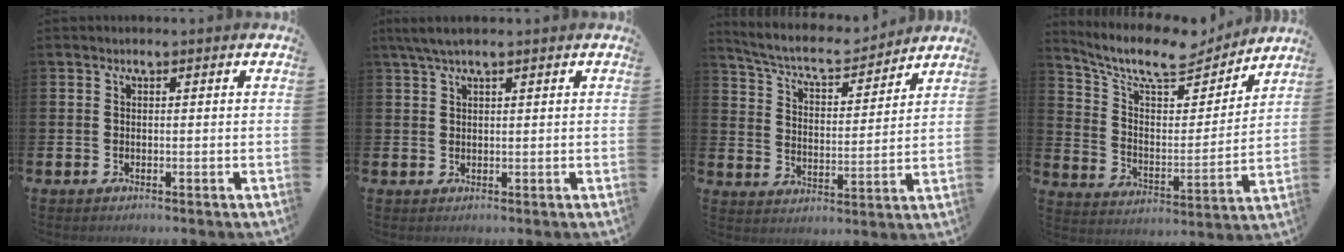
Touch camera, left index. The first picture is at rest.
{"total": 2.7, "force": [2.0, 0.3, 1.8], "torque": [-0.042, 0.003, 0.037]}
{"total": 7.2, "force": [6.7, 1.3, 2.5], "torque": [-0.080, -0.043, 0.114]}
{"total": 10.2, "force": [8.7, 3.2, 4.2], "torque": [-0.110, -0.059, 0.148]}